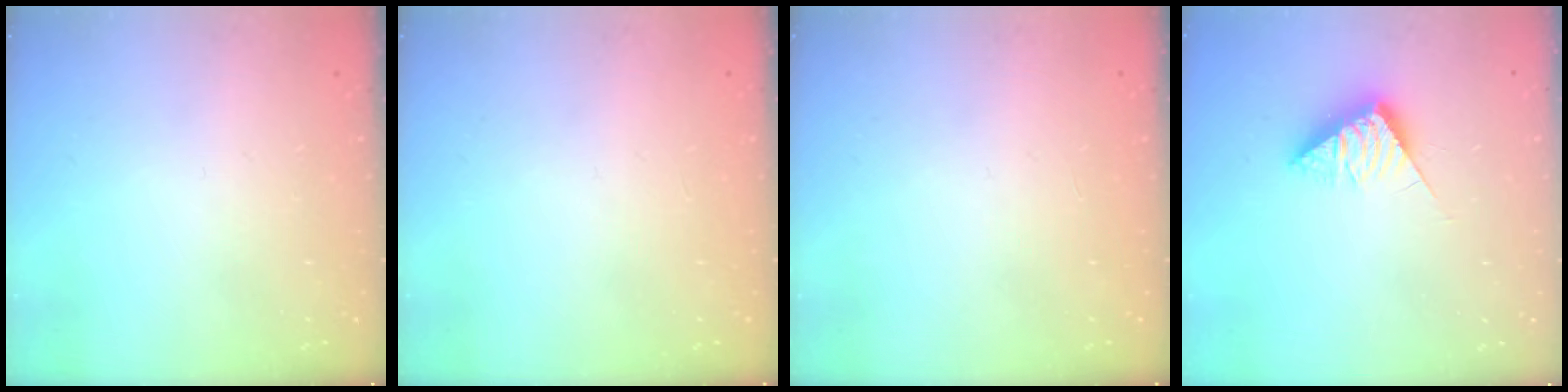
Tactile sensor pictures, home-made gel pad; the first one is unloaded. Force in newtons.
{"total": 0.0}
{"total": 0.0}
{"total": 7.5, "press": 7.5, "slide": 0.3}